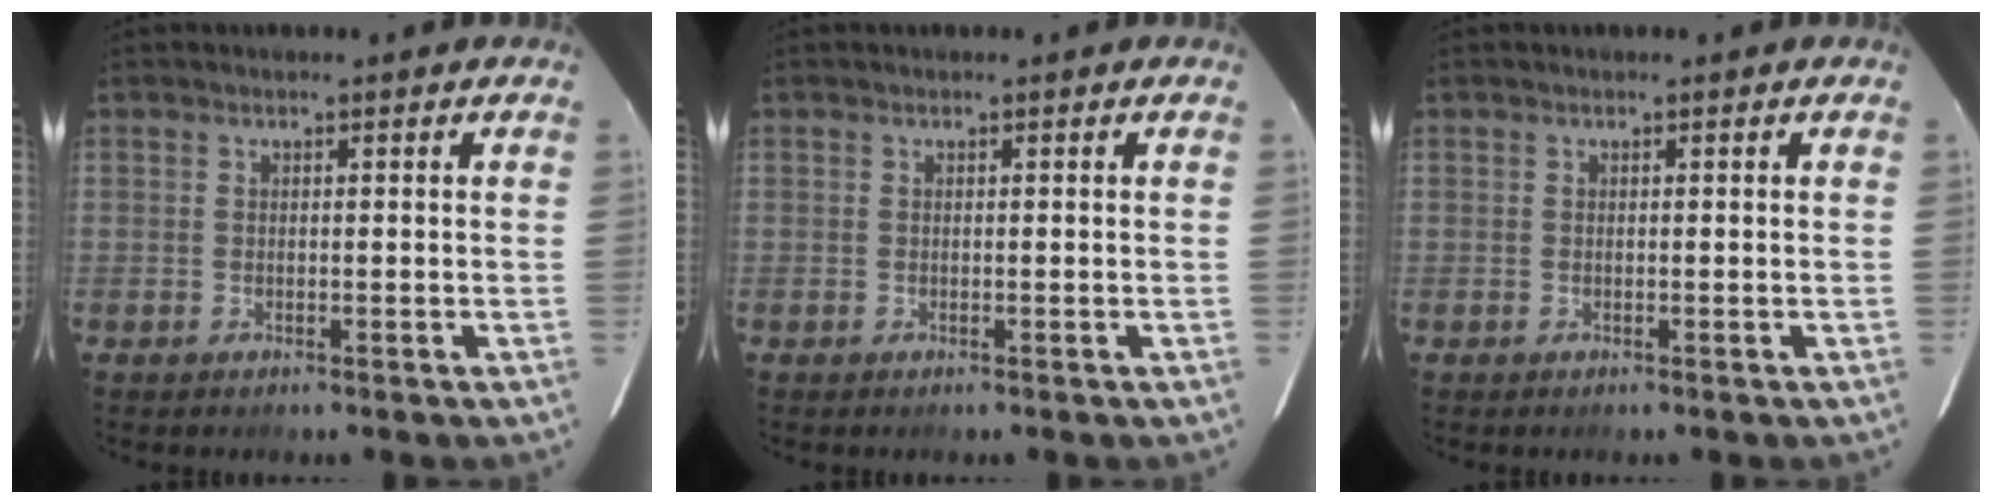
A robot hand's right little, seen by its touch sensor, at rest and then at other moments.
{"total": 0.0}
{"total": 0.0}